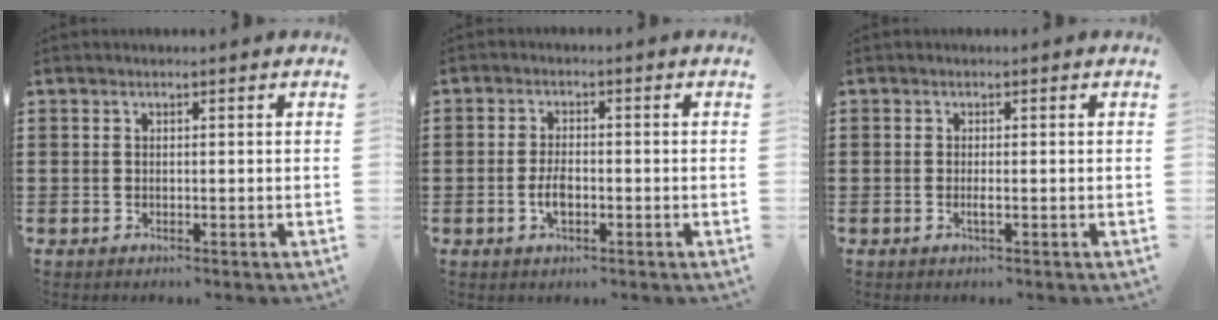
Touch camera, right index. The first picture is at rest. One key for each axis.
{"total": 3.4, "fx": -1.0, "fy": 1.5, "fz": 2.9, "tx": -0.066, "ty": -0.001, "tz": -0.022}
{"total": 0.9, "fx": -0.3, "fy": 0.0, "fz": 0.8, "tx": -0.022, "ty": -0.007, "tz": -0.006}